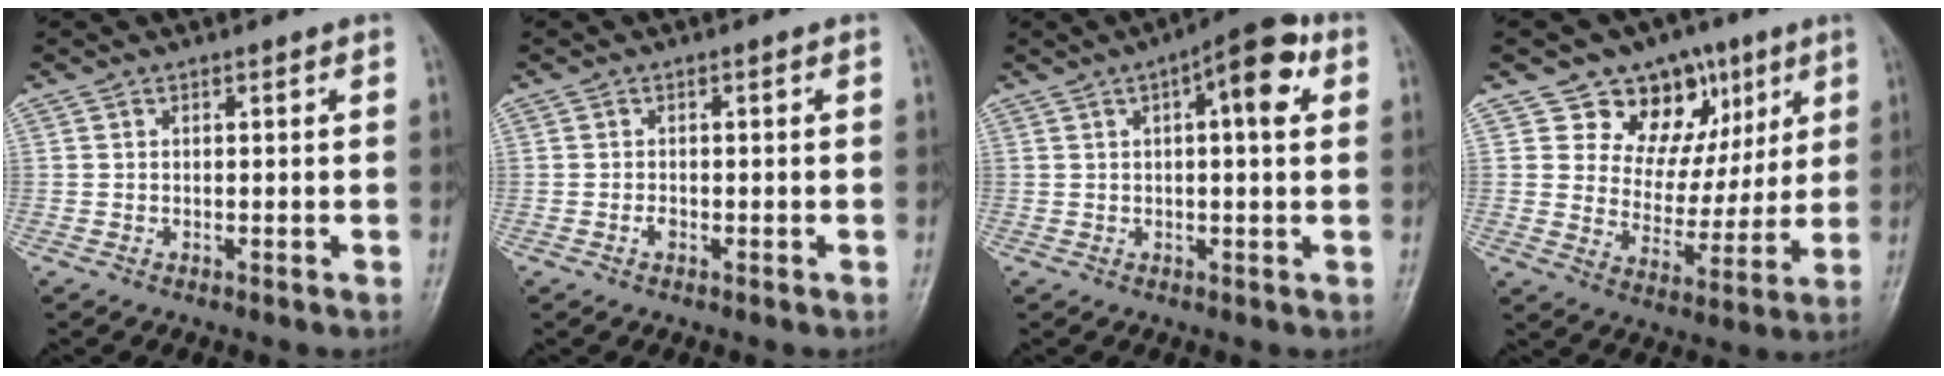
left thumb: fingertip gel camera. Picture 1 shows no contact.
{"total": 1.0, "force": [-0.5, 0.6, 0.6], "torque": [-0.010, 0.001, -0.010]}
{"total": 9.3, "force": [3.0, 3.1, 8.2], "torque": [-0.105, 0.015, 0.033]}
{"total": 14.3, "force": [7.4, 10.6, 6.1], "torque": [-0.034, -0.023, 0.118]}